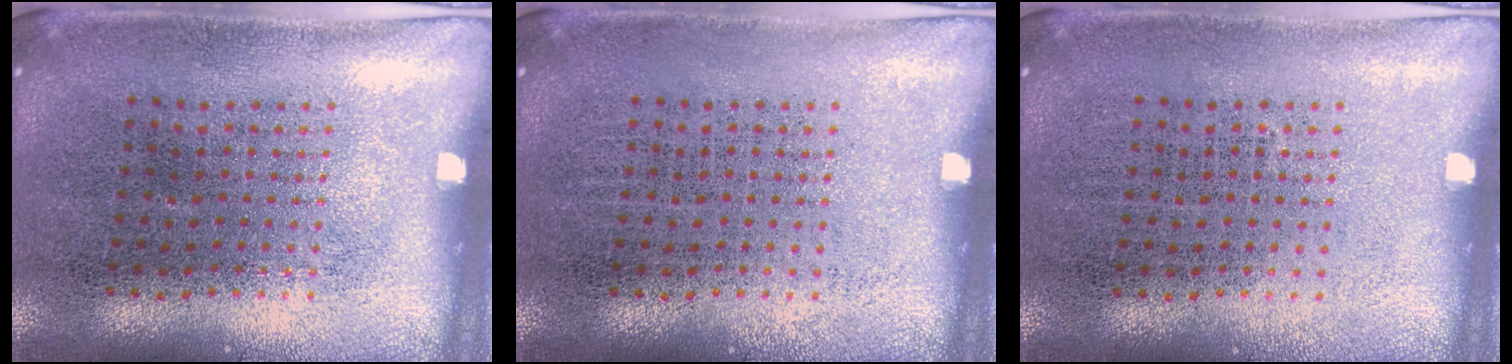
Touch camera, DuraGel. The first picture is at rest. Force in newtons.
{"total": 0.0}
{"total": 0.0}